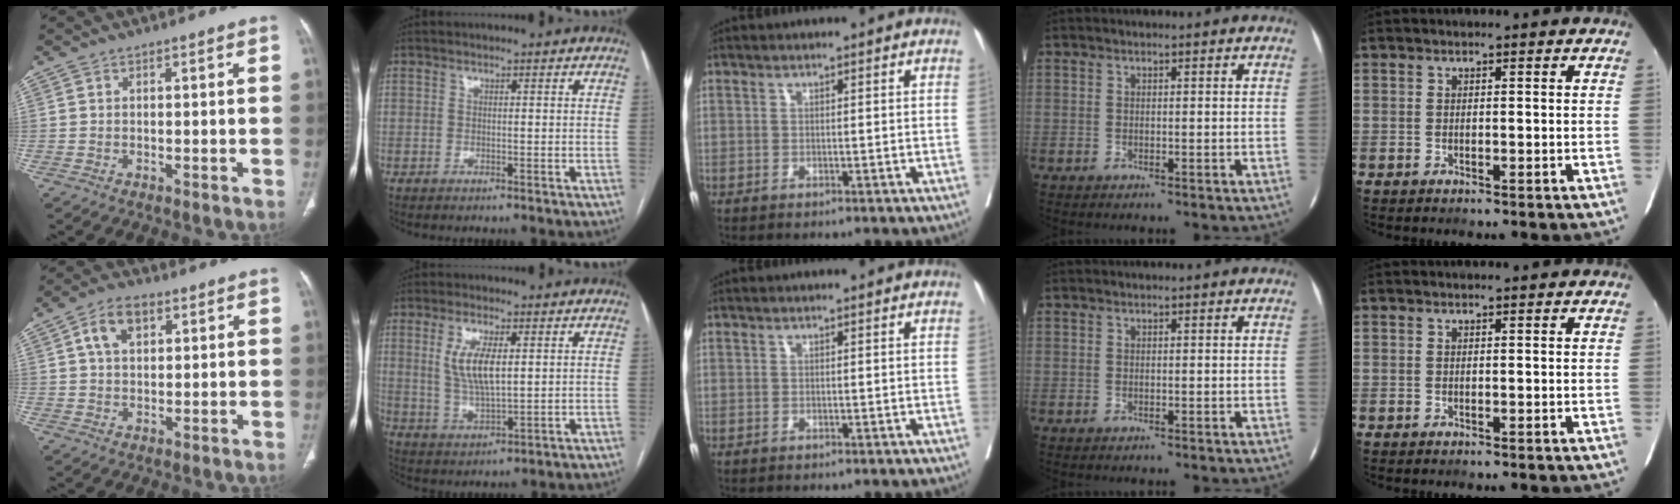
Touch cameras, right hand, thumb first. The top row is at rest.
{"thumb": {"total": 6.6, "force": [2.4, 4.1, 4.6], "torque": [-0.073, 0.006, 0.039]}, "index": {"total": 7.2, "force": [1.9, 2.1, 6.6], "torque": [-0.135, -0.002, 0.042]}}